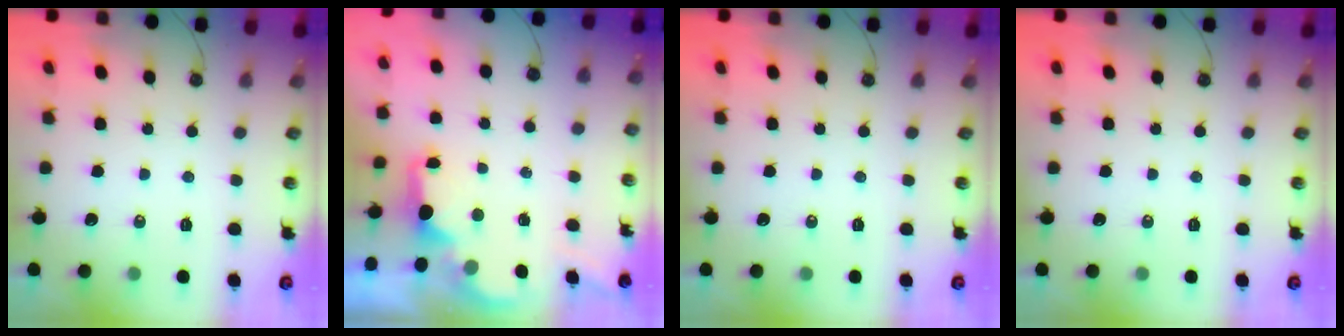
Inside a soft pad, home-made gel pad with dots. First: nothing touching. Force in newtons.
{"total": 1.8, "press": 1.7, "slide": 0.7}
{"total": 0.0}
{"total": 0.0}